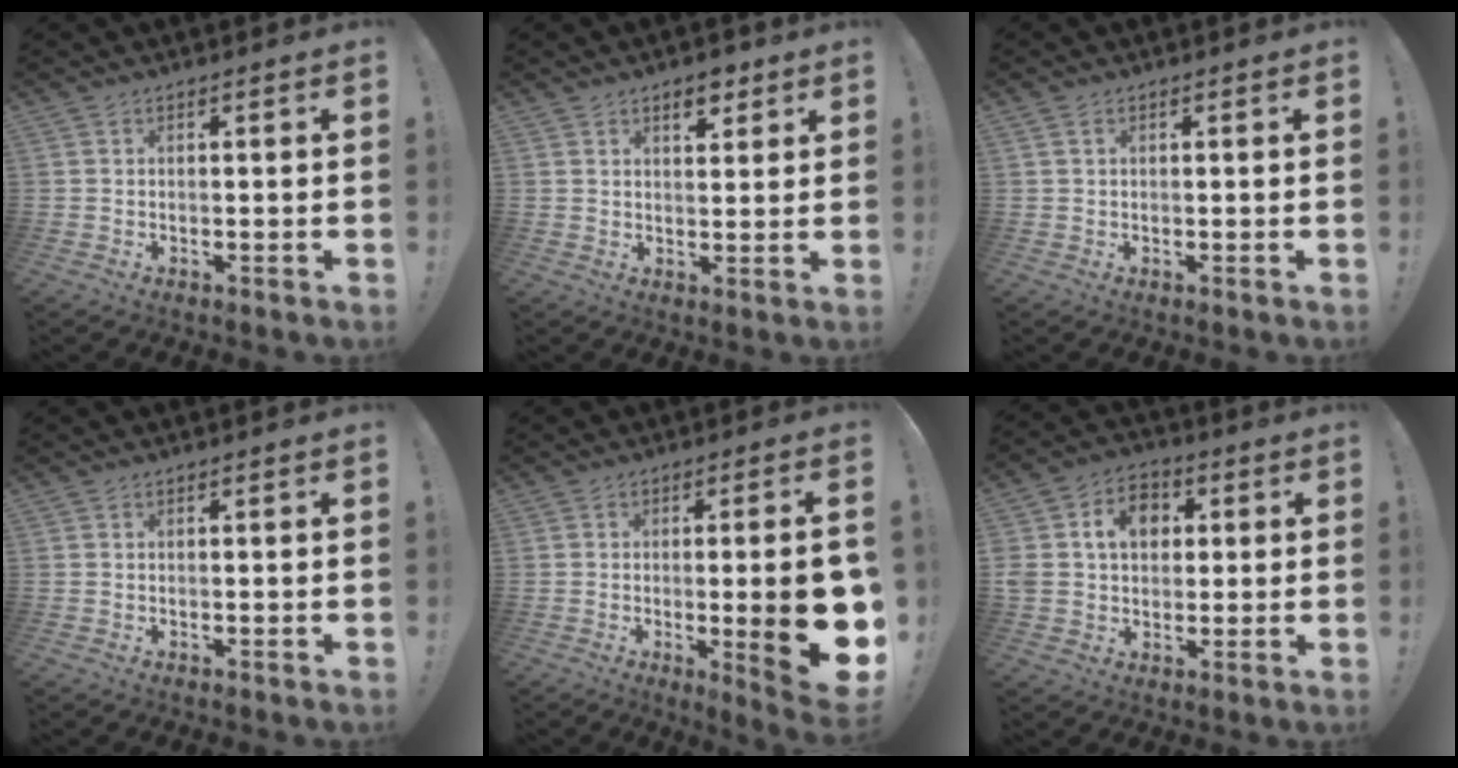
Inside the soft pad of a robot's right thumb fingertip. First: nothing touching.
{"total": 5.4, "force": [3.6, 2.9, 2.9], "torque": [-0.021, -0.017, 0.057]}
{"total": 1.2, "force": [0.5, 0.9, 0.7], "torque": [-0.014, 0.004, 0.010]}
{"total": 0.0}
{"total": 14.6, "force": [-2.4, 2.3, 14.2], "torque": [-0.181, -0.005, -0.025]}
{"total": 11.7, "force": [2.9, 9.4, 6.2], "torque": [-0.094, 0.004, 0.060]}